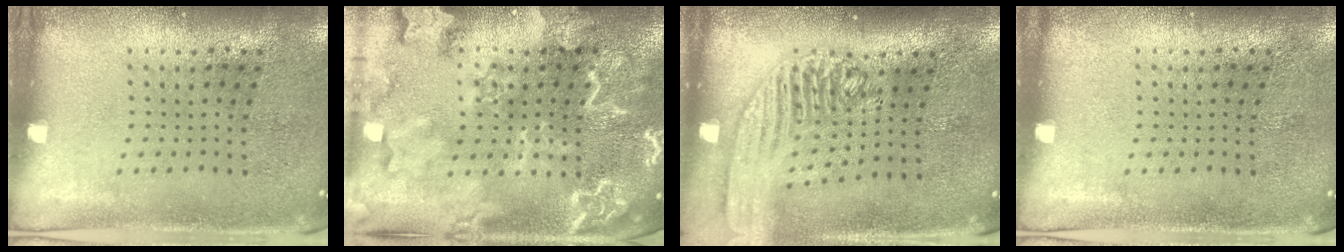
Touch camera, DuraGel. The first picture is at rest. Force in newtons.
{"total": 4.7, "press": 4.6, "slide": 0.6}
{"total": 2.1, "press": 1.8, "slide": 1.1}
{"total": 0.0}